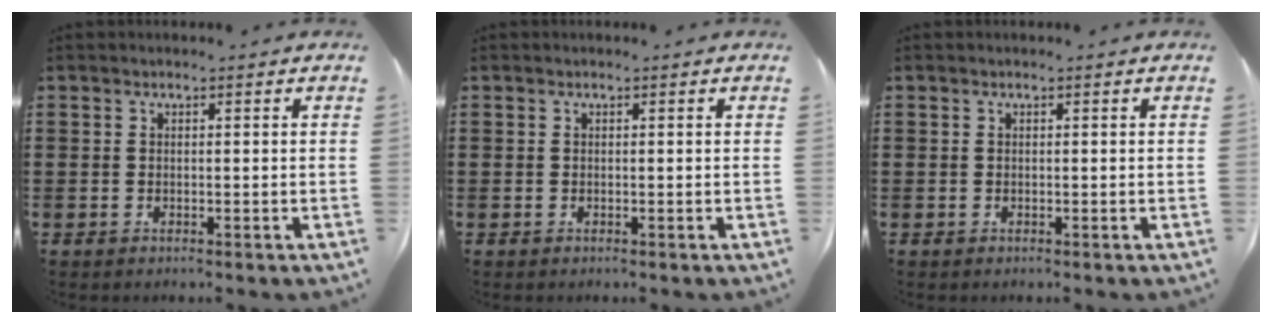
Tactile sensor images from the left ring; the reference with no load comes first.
{"total": 0.0}
{"total": 0.0}